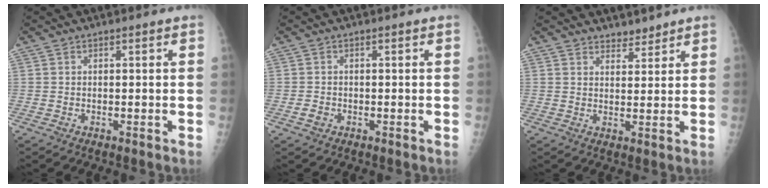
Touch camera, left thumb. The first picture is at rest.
{"total": 1.3, "force": [-0.4, 1.1, 0.6], "torque": [-0.007, 0.002, -0.005]}
{"total": 3.2, "force": [2.9, 1.2, 0.4], "torque": [0.012, -0.022, 0.044]}